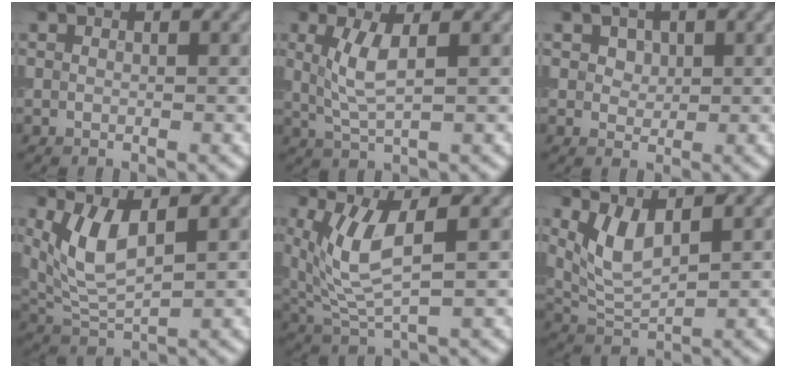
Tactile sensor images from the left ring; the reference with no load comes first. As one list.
[{"total": 3.5, "force": [0.5, 1.1, 3.3], "torque": [-0.077, 0.007, 0.017]}, {"total": 2.9, "force": [1.6, 1.8, 1.5], "torque": [-0.041, 0.009, 0.024]}, {"total": 5.5, "force": [1.6, 2.4, 4.6], "torque": [-0.108, 0.004, 0.043]}, {"total": 6.2, "force": [1.4, 2.4, 5.6], "torque": [-0.133, -0.001, 0.041]}, {"total": 3.9, "force": [1.4, 1.7, 3.2], "torque": [-0.076, 0.003, 0.039]}]